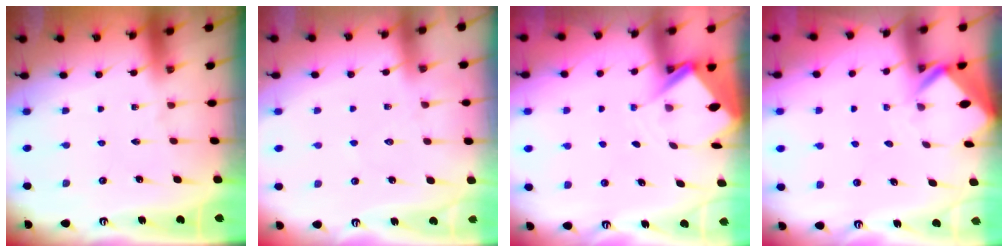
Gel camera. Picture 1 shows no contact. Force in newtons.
{"total": 5.9, "press": 5.8, "slide": 0.7}
{"total": 4.3, "press": 4.3, "slide": 0.3}
{"total": 2.9, "press": 2.9, "slide": 0.2}